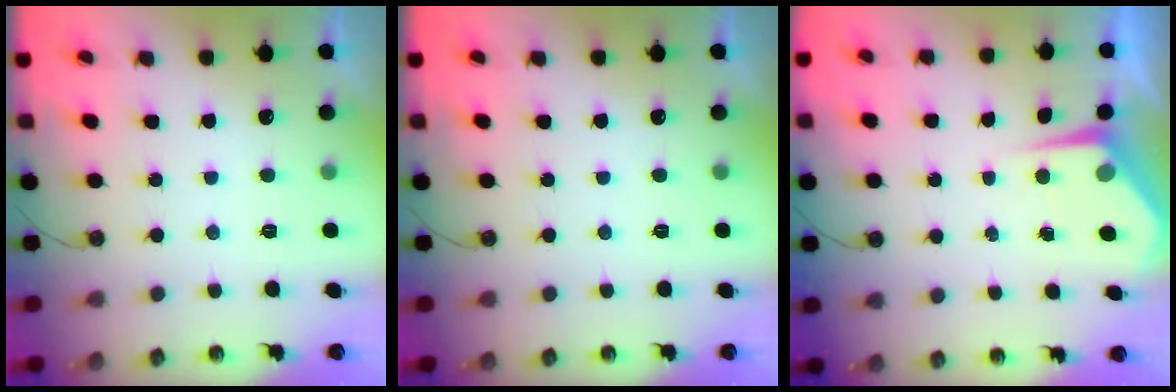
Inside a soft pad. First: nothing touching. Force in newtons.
{"total": 0.0}
{"total": 5.4, "press": 5.3, "slide": 0.6}